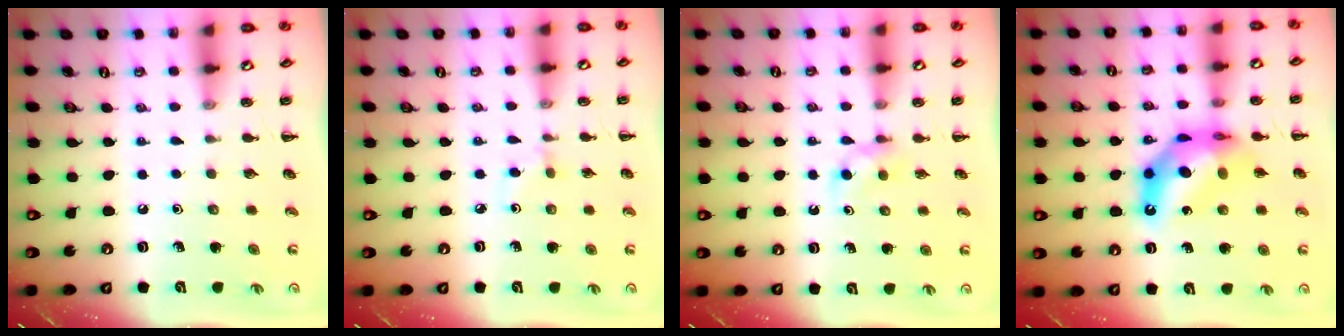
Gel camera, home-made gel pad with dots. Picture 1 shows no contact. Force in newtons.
{"total": 2.6, "press": 2.4, "slide": 1.0}
{"total": 2.6, "press": 2.4, "slide": 1.0}
{"total": 13.0, "press": 12.5, "slide": 3.8}